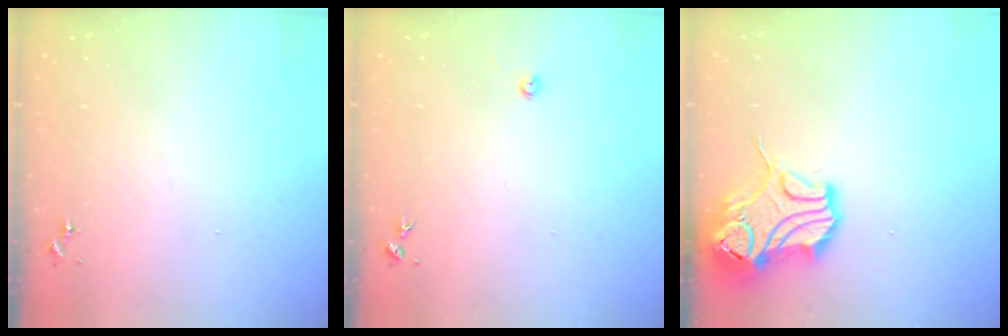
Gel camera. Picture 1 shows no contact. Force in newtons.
{"total": 2.2, "press": 2.2, "slide": 0.3}
{"total": 15.7, "press": 15.6, "slide": 2.3}